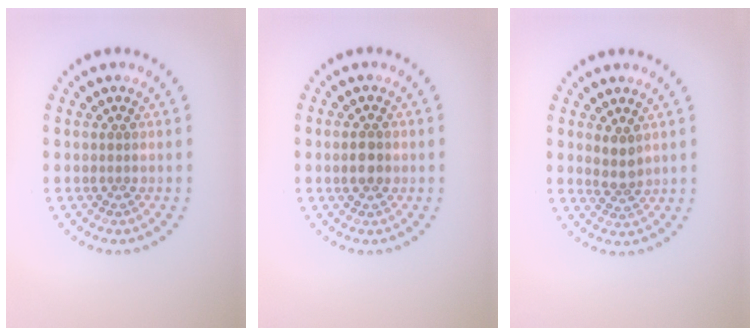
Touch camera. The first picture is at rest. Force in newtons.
{"total": 2.2, "press": 2.2, "slide": 0.0}
{"total": 1.7, "press": 1.5, "slide": 0.8}